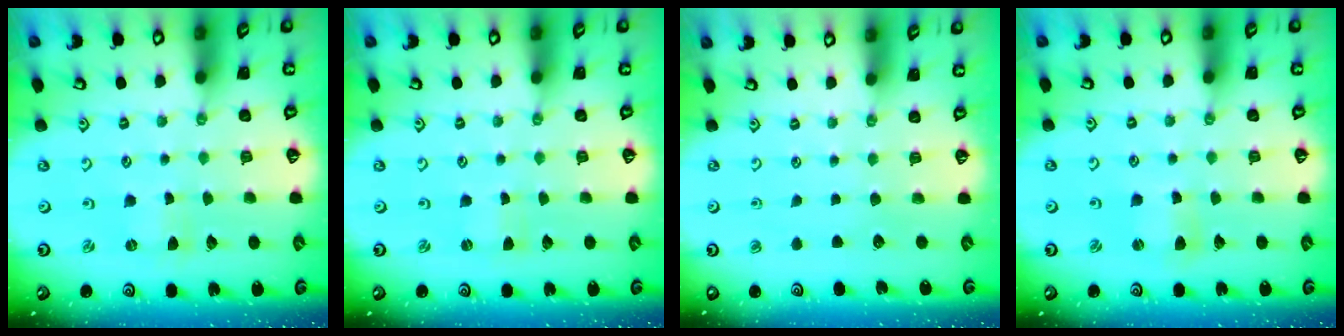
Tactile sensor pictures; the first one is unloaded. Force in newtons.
{"total": 0.0}
{"total": 0.0}
{"total": 2.5, "press": 2.5, "slide": 0.3}